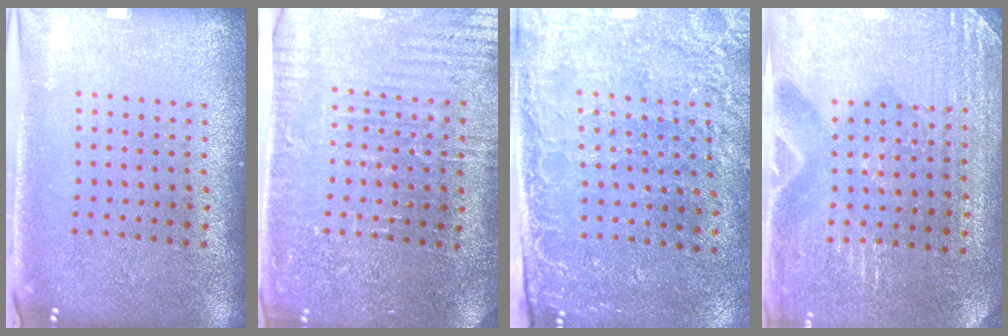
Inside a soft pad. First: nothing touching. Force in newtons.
{"total": 3.4, "press": 3.4, "slide": 0.5}
{"total": 2.7, "press": 2.4, "slide": 1.2}
{"total": 2.9, "press": 2.9, "slide": 0.3}